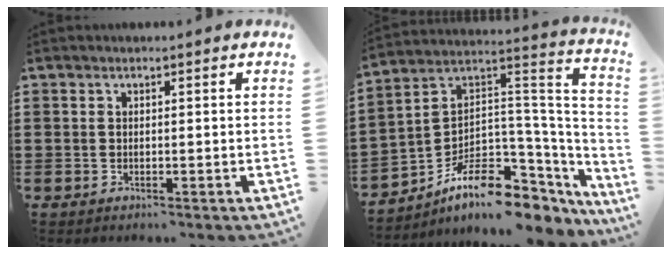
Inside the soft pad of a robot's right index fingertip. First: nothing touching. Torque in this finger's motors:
{"motor_torque": [0.01, 0.00, -0.05, -0.21]}